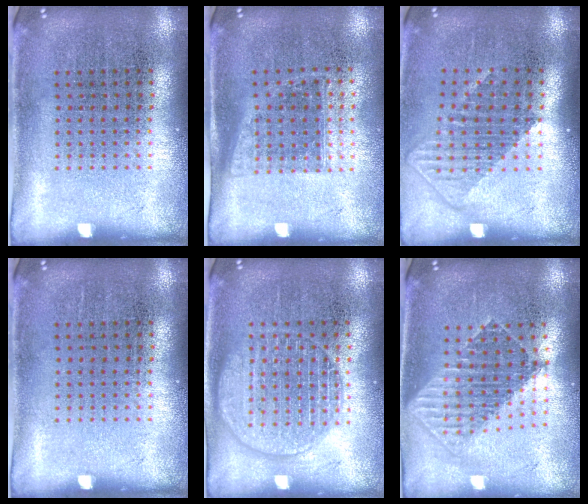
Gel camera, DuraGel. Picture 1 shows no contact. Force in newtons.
{"total": 1.0, "press": 0.8, "slide": 0.6}
{"total": 1.3, "press": 1.0, "slide": 0.8}
{"total": 0.0}
{"total": 3.1, "press": 3.1, "slide": 0.5}
{"total": 1.7, "press": 1.4, "slide": 0.9}